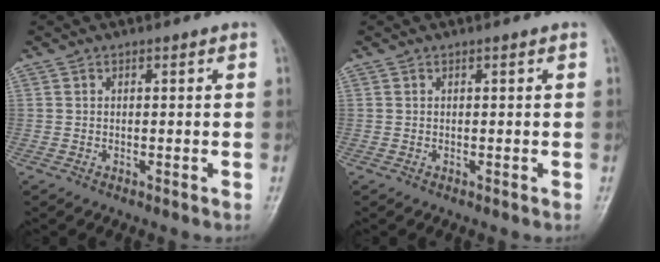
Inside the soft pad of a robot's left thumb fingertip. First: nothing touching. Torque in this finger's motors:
{"motor_torque": [-0.30, 0.30, -0.19, 0.18, -0.05]}